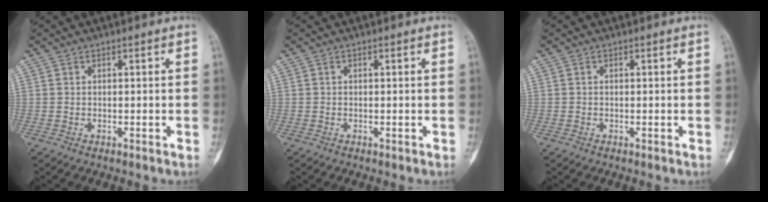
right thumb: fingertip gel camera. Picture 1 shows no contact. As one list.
[{"total": 0.0}, {"total": 0.0}]